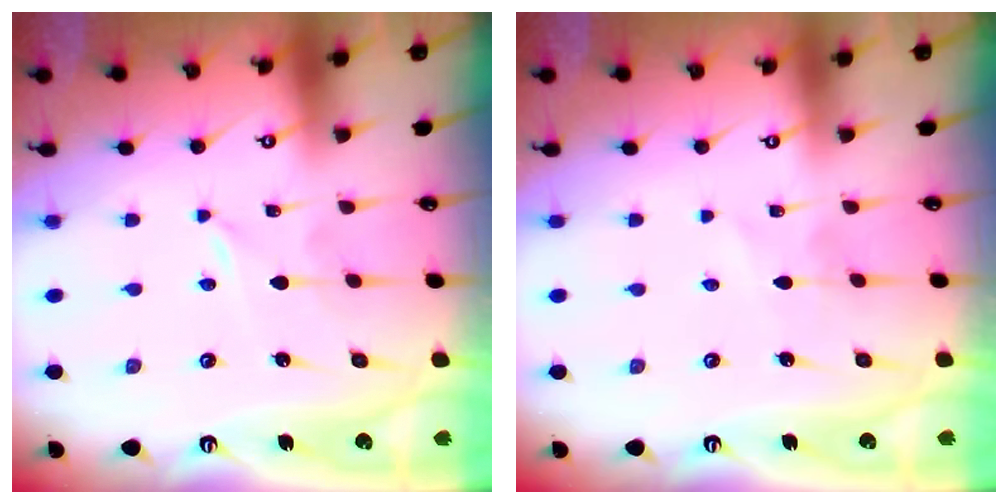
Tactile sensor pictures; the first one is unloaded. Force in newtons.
{"total": 1.8, "press": 1.7, "slide": 0.2}